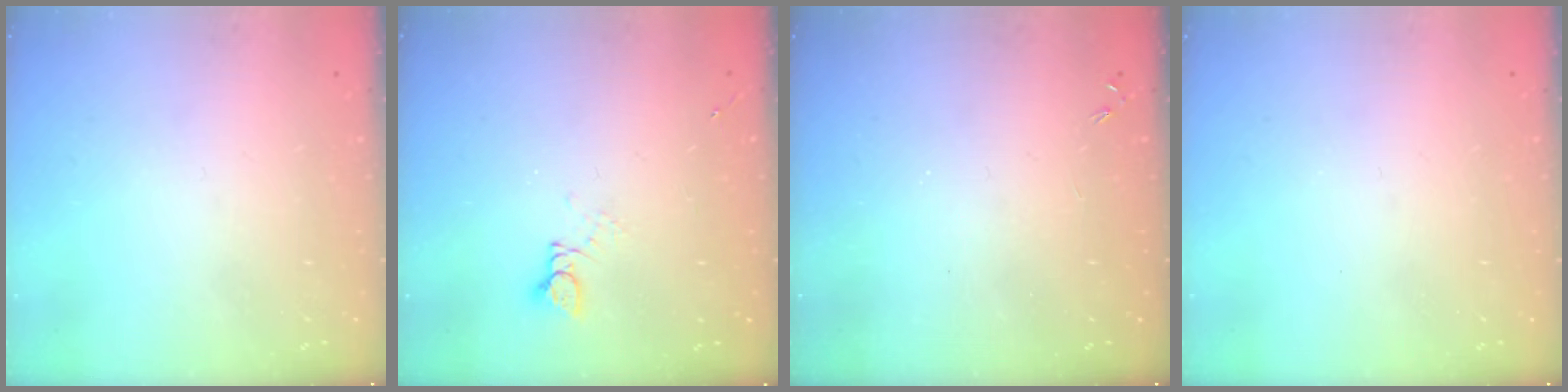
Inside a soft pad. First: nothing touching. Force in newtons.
{"total": 2.4, "press": 2.4, "slide": 0.2}
{"total": 0.0}
{"total": 0.0}